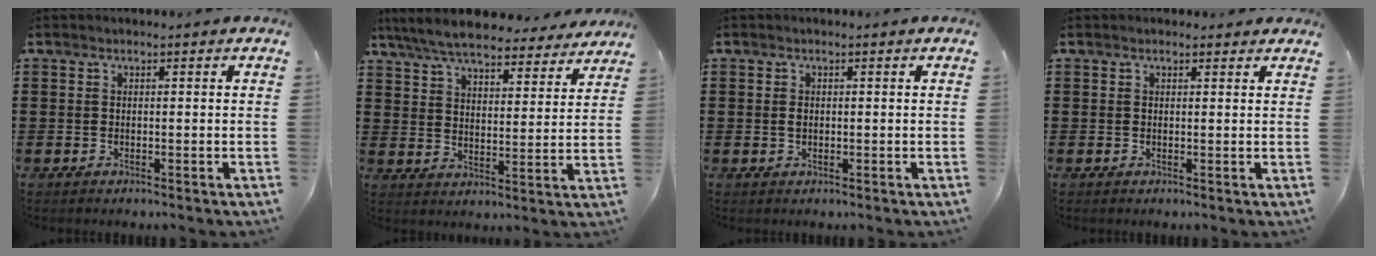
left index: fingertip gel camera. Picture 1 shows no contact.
{"total": 7.5, "force": [7.0, 0.8, 2.4], "torque": [-0.075, -0.035, 0.126]}
{"total": 0.9, "force": [0.0, 0.6, 0.7], "torque": [-0.016, 0.002, -0.001]}
{"total": 1.0, "force": [0.8, 0.5, 0.2], "torque": [-0.005, 0.004, 0.016]}